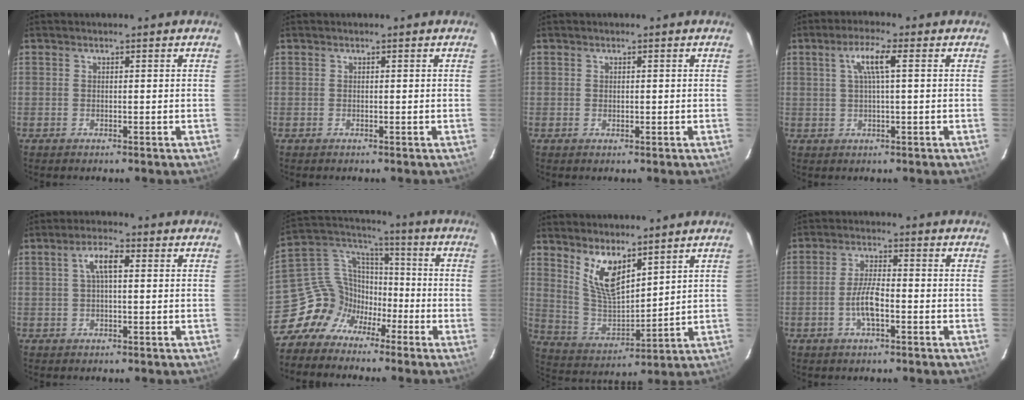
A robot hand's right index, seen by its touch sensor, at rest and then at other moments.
{"total": 0.0}
{"total": 0.6, "force": [0.2, 0.4, 0.4], "torque": [-0.005, 0.001, 0.005]}
{"total": 5.0, "force": [1.3, 0.3, 4.8], "torque": [-0.091, 0.005, 0.024]}
{"total": 4.5, "force": [0.9, 1.5, 4.1], "torque": [-0.081, 0.014, 0.018]}
{"total": 11.2, "force": [-7.4, 8.2, 1.9], "torque": [-0.053, 0.053, -0.146]}
{"total": 12.3, "force": [7.1, 5.6, 8.4], "torque": [-0.157, 0.000, 0.152]}
{"total": 5.9, "force": [-2.0, 1.7, 5.3], "torque": [-0.107, 0.003, -0.039]}